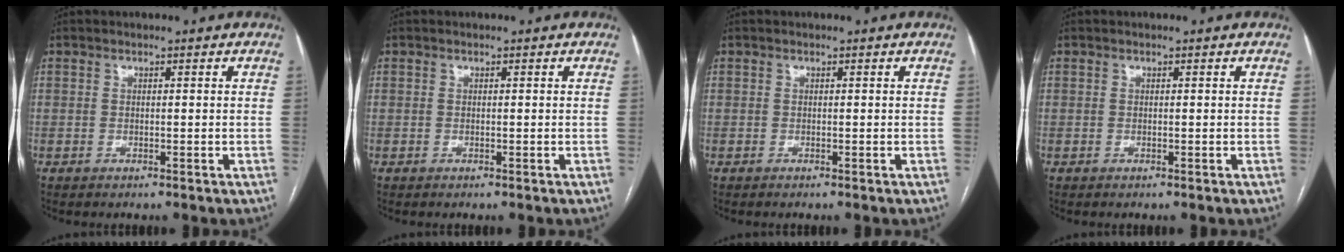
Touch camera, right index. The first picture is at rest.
{"total": 0.0}
{"total": 0.0}
{"total": 0.0}